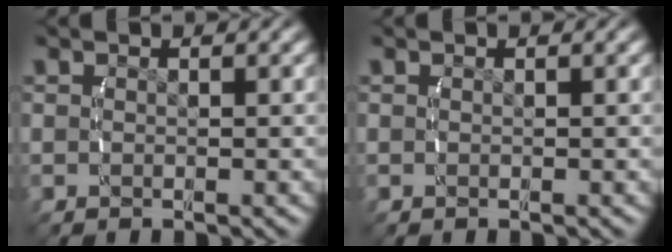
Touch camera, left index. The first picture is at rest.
{"total": 0.0}